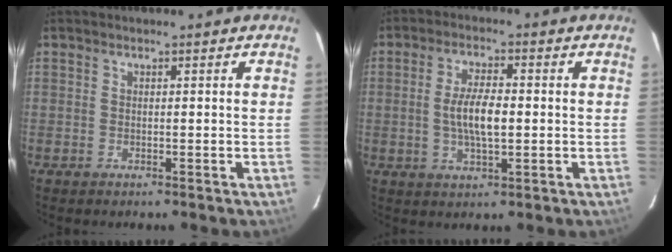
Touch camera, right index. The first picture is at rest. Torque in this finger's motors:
{"motor_torque": [1.29, -0.10, 0.71, 0.15]}